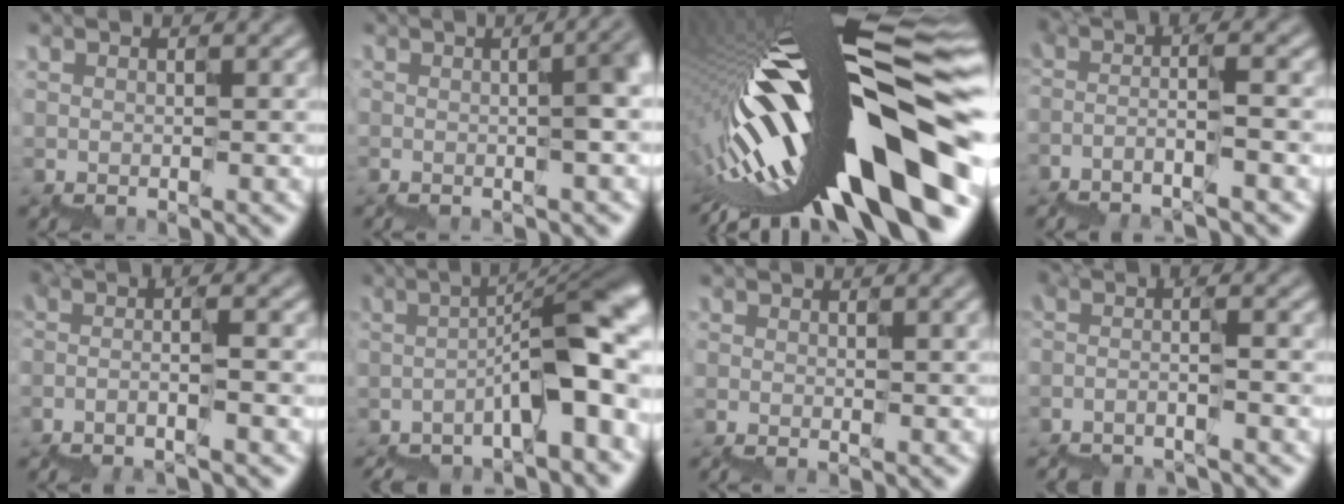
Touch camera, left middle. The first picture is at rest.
{"total": 6.8, "force": [-0.2, 2.8, 6.3], "torque": [-0.021, 0.015, -0.004]}
{"total": 19.3, "force": [-5.2, 5.3, 17.8], "torque": [-0.283, 0.011, -0.093]}
{"total": 4.2, "force": [-2.0, 0.7, 3.7], "torque": [-0.054, 0.019, -0.043]}
{"total": 3.3, "force": [-1.6, 0.5, 2.9], "torque": [-0.039, 0.013, -0.036]}
{"total": 10.4, "force": [-3.6, 2.6, 9.4], "torque": [-0.124, 0.022, -0.053]}
{"total": 1.9, "force": [-0.7, 0.7, 1.6], "torque": [-0.001, 0.003, -0.002]}
{"total": 2.6, "force": [-2.0, 0.3, 1.7], "torque": [-0.022, 0.005, -0.037]}